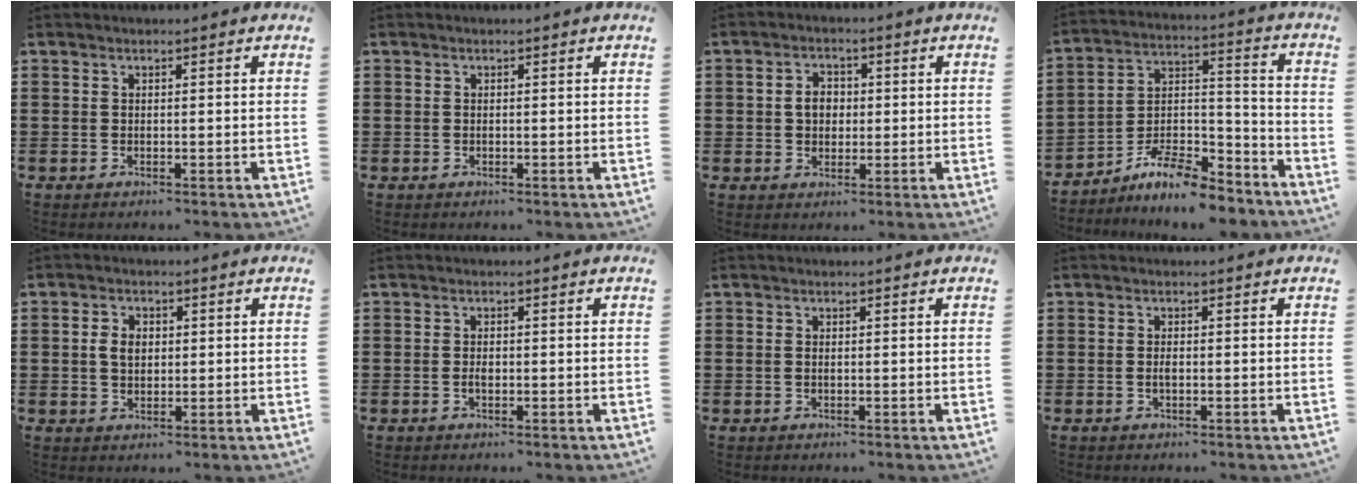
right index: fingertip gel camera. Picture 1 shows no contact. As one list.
[{"total": 0.6, "force": [0.0, 0.6, 0.1], "torque": [-0.003, 0.005, -0.002]}, {"total": 3.3, "force": [0.1, 2.6, 2.0], "torque": [-0.046, 0.011, -0.002]}, {"total": 9.2, "force": [-8.4, 1.6, 3.3], "torque": [-0.054, 0.019, -0.161]}, {"total": 3.1, "force": [0.3, 2.1, 2.2], "torque": [-0.048, 0.011, 0.004]}, {"total": 1.2, "force": [-0.2, 0.5, 1.1], "torque": [-0.021, -0.001, -0.004]}, {"total": 0.6, "force": [0.0, 0.3, 0.5], "torque": [-0.011, -0.001, -0.001]}, {"total": 1.2, "force": [-0.2, 0.4, 1.1], "torque": [-0.022, -0.002, -0.003]}]